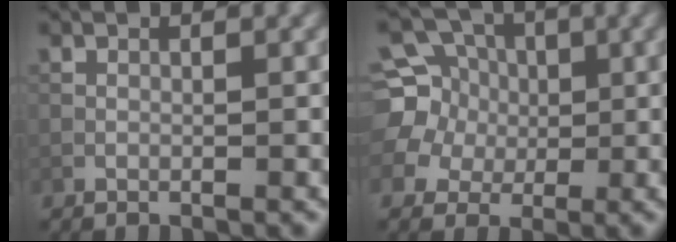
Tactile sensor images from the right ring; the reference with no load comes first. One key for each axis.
{"total": 9.4, "fx": 2.1, "fy": 8.4, "fz": 3.7, "tx": -0.103, "ty": 0.038, "tz": 0.022}